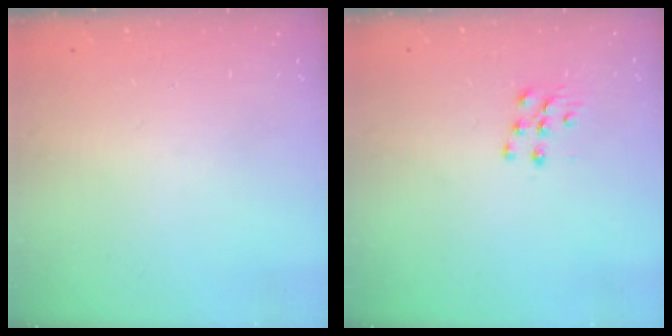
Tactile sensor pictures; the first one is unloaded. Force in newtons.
{"total": 7.0, "press": 7.0, "slide": 0.7}